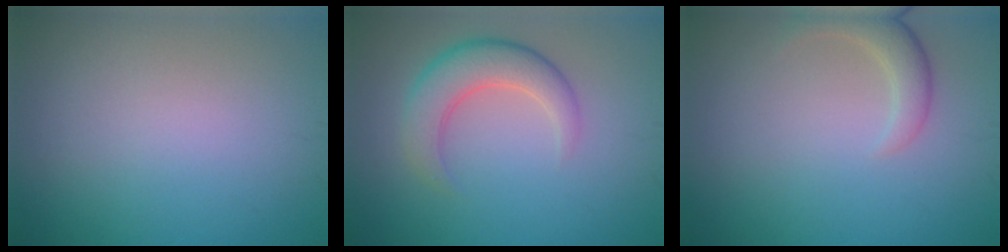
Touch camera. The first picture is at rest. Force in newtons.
{"total": 4.4, "press": 4.4, "slide": 0.3}
{"total": 2.5, "press": 2.5, "slide": 0.2}